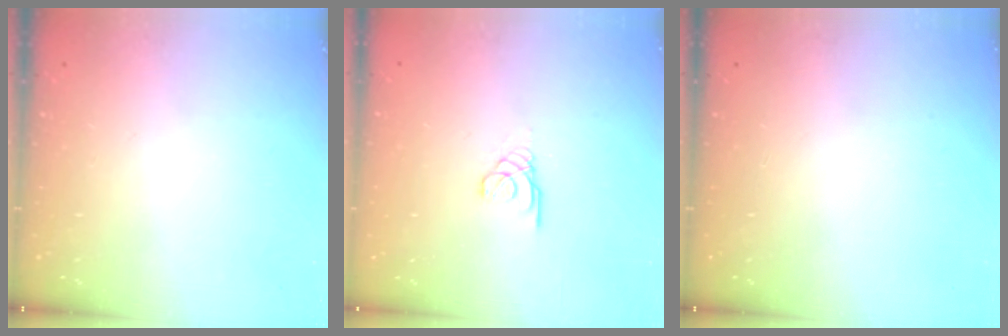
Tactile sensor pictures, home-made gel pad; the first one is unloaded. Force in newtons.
{"total": 1.7, "press": 1.7, "slide": 0.2}
{"total": 0.0}